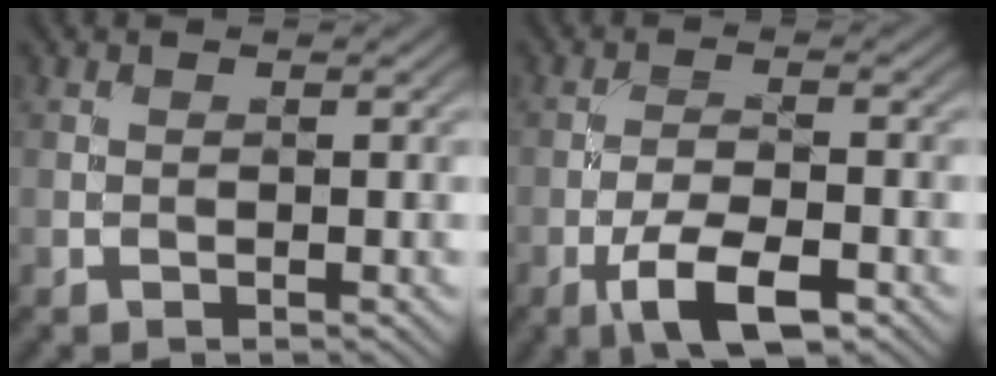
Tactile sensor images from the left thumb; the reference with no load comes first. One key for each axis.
{"total": 6.8, "fx": -3.7, "fy": 2.3, "fz": 5.3, "tx": -0.100, "ty": 0.004, "tz": -0.072}